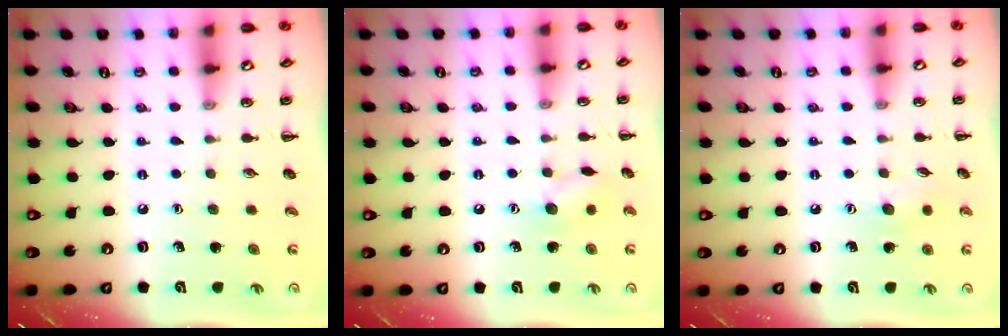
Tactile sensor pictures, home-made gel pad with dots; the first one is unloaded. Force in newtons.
{"total": 7.3, "press": 7.2, "slide": 1.1}
{"total": 5.9, "press": 5.8, "slide": 1.1}